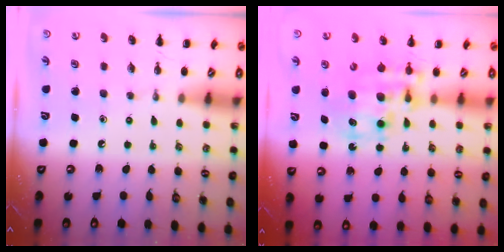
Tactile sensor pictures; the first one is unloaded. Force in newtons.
{"total": 11.9, "press": 11.6, "slide": 2.7}